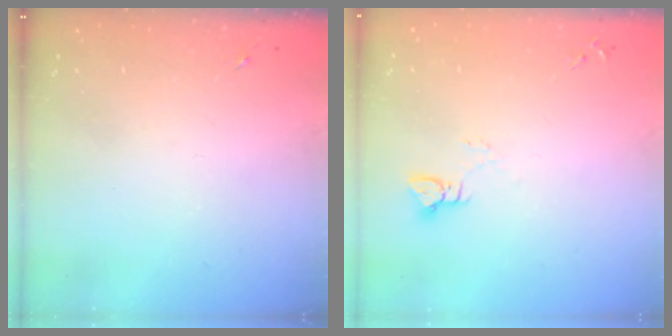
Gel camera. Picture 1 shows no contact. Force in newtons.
{"total": 3.0, "press": 3.0, "slide": 0.3}